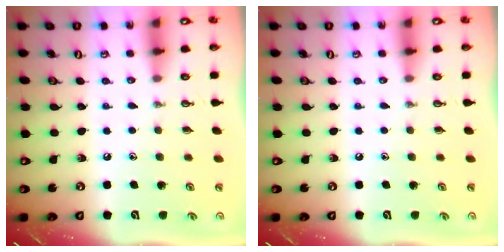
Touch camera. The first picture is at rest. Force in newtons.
{"total": 0.0}